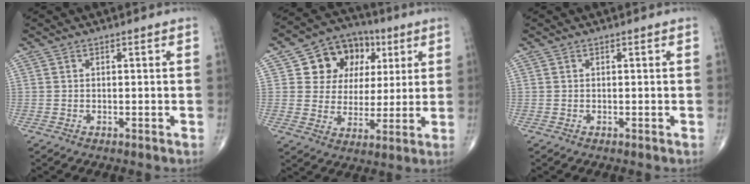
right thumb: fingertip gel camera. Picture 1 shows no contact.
{"total": 13.8, "force": [4.8, 11.2, 6.5], "torque": [-0.053, 0.000, 0.080]}
{"total": 0.0}